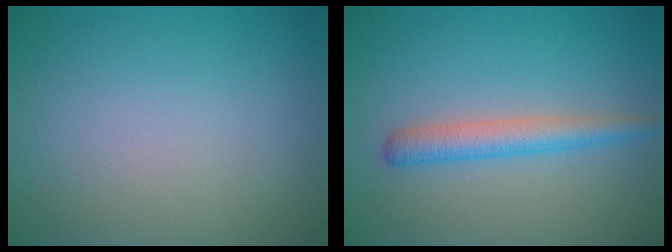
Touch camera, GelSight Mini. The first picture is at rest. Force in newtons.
{"total": 2.9, "press": 2.9, "slide": 0.1}